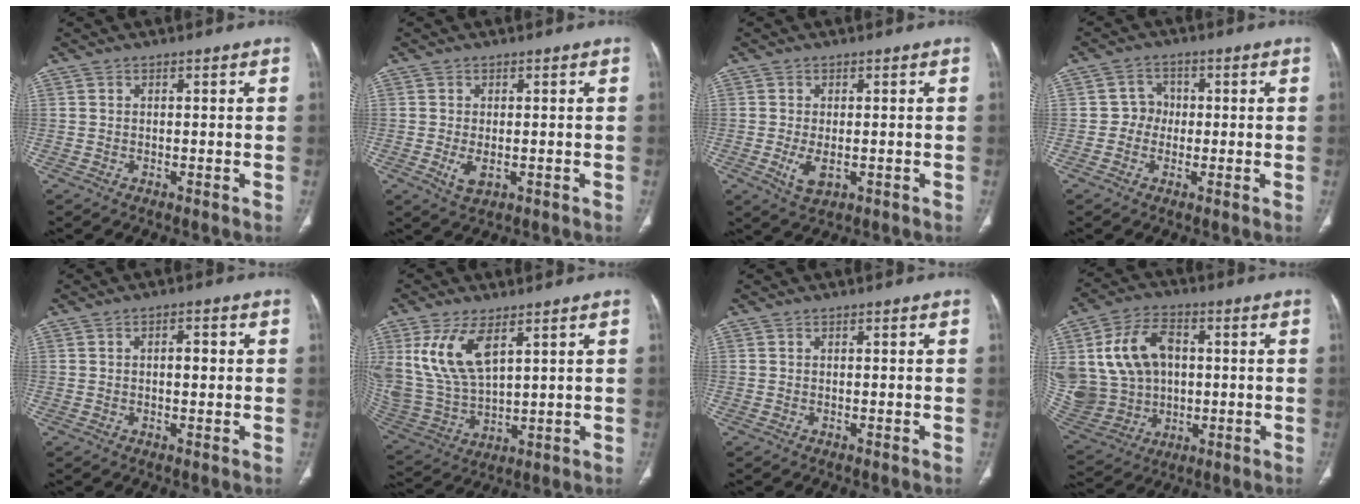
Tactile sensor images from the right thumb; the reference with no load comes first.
{"total": 2.9, "force": [-0.8, 1.5, 2.4], "torque": [-0.047, -0.007, -0.007]}
{"total": 3.8, "force": [-1.0, 1.9, 3.1], "torque": [-0.062, -0.009, -0.011]}
{"total": 3.6, "force": [-0.4, 3.4, 1.1], "torque": [0.010, 0.012, -0.017]}
{"total": 2.8, "force": [0.3, 1.4, 2.4], "torque": [-0.034, 0.007, 0.003]}
{"total": 13.5, "force": [6.1, 6.5, 10.2], "torque": [-0.213, -0.020, 0.140]}
{"total": 0.0}
{"total": 21.1, "force": [3.2, 16.4, 12.9], "torque": [-0.269, 0.022, 0.084]}